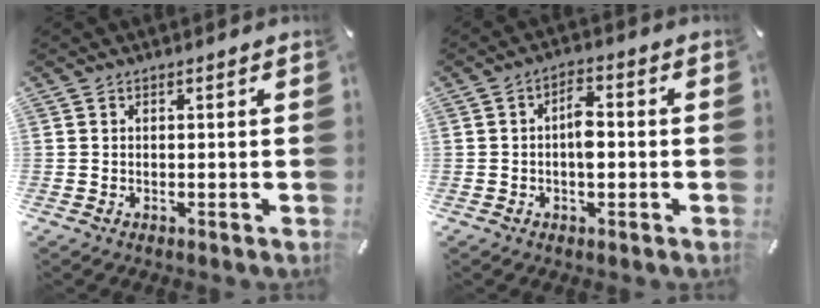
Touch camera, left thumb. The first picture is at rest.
{"total": 4.9, "force": [-0.6, 2.6, 4.1], "torque": [-0.058, 0.004, -0.014]}